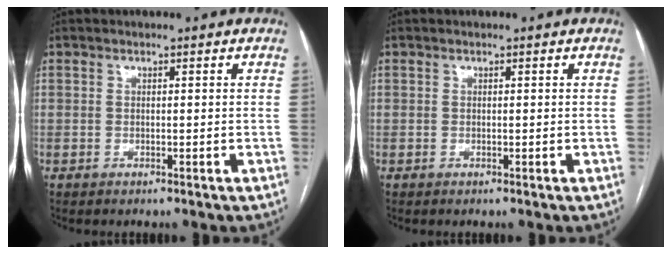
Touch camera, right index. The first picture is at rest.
{"total": 0.0}